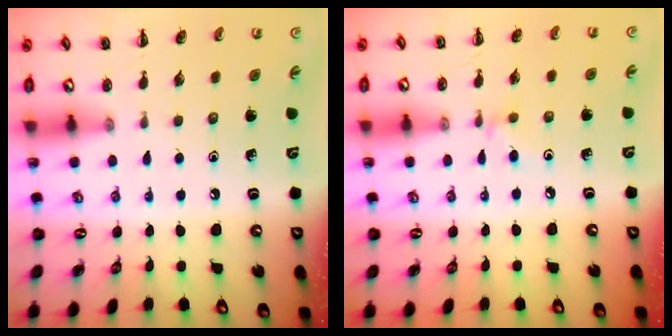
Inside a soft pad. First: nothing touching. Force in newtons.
{"total": 3.5, "press": 3.3, "slide": 1.2}